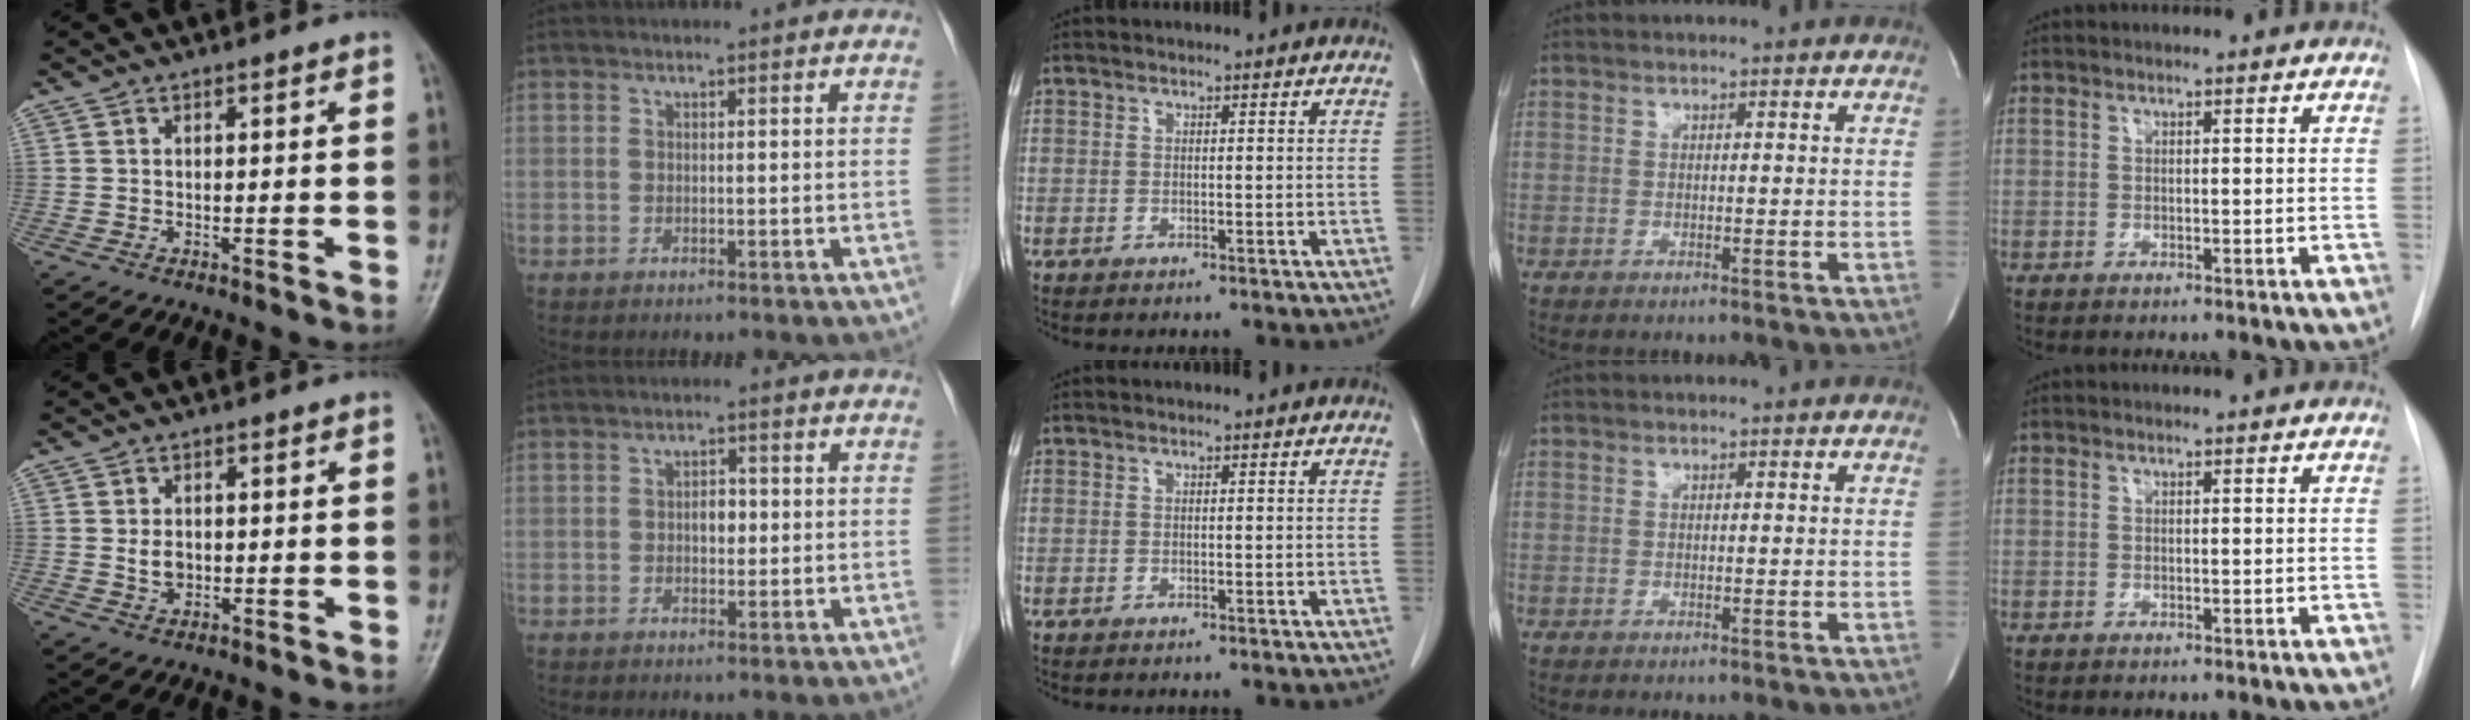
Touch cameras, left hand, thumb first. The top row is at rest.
{"thumb": {"total": 2.8, "force": [0.0, 2.1, 1.9], "torque": [-0.025, -0.001, 0.002]}, "index": {"total": 2.2, "force": [-0.1, 1.4, 1.7], "torque": [-0.025, 0.003, -0.002]}}